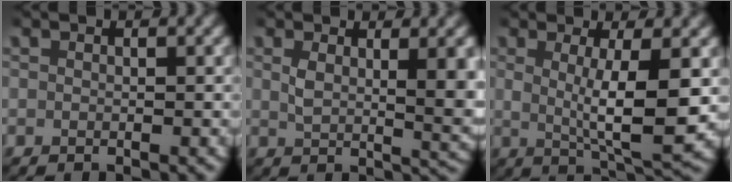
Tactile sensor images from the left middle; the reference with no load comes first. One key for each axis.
{"total": 4.3, "fx": 1.1, "fy": 1.2, "fz": 4.0, "tx": -0.047, "ty": -0.011, "tz": 0.024}
{"total": 6.4, "fx": 1.2, "fy": 1.4, "fz": 6.1, "tx": -0.093, "ty": -0.015, "tz": 0.025}